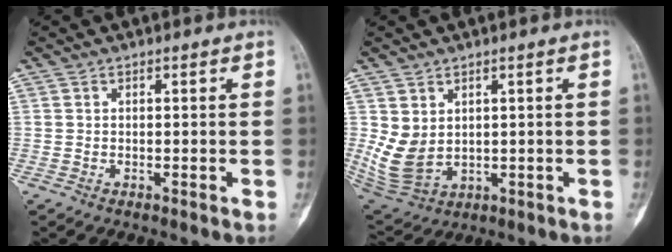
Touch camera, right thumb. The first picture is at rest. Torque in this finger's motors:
{"motor_torque": [0.24, 1.34, 0.38, 0.34, 0.03]}